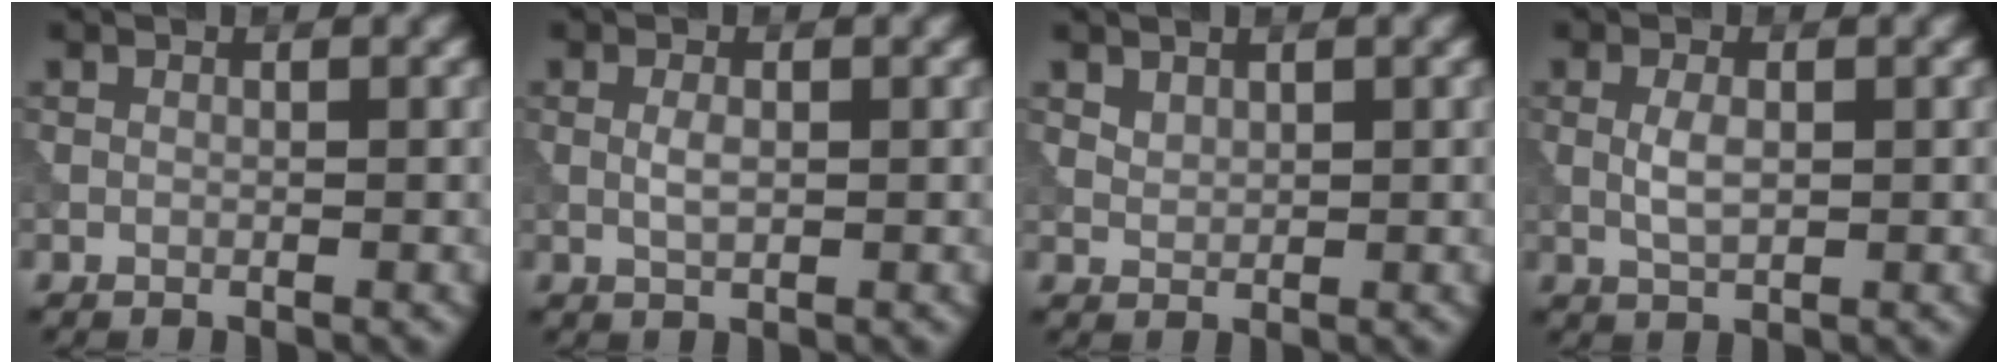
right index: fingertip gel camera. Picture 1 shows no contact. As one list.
[{"total": 1.4, "force": [0.1, 0.6, 1.3], "torque": [-0.030, 0.000, 0.003]}, {"total": 1.2, "force": [0.9, 0.6, 0.4], "torque": [-0.012, -0.001, 0.021]}, {"total": 2.2, "force": [0.2, 1.0, 1.9], "torque": [-0.045, 0.000, 0.005]}]